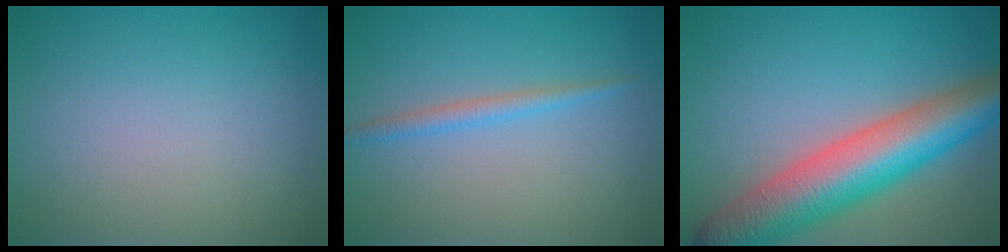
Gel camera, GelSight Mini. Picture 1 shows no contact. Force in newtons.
{"total": 1.6, "press": 1.6, "slide": 0.0}
{"total": 10.3, "press": 10.3, "slide": 0.4}